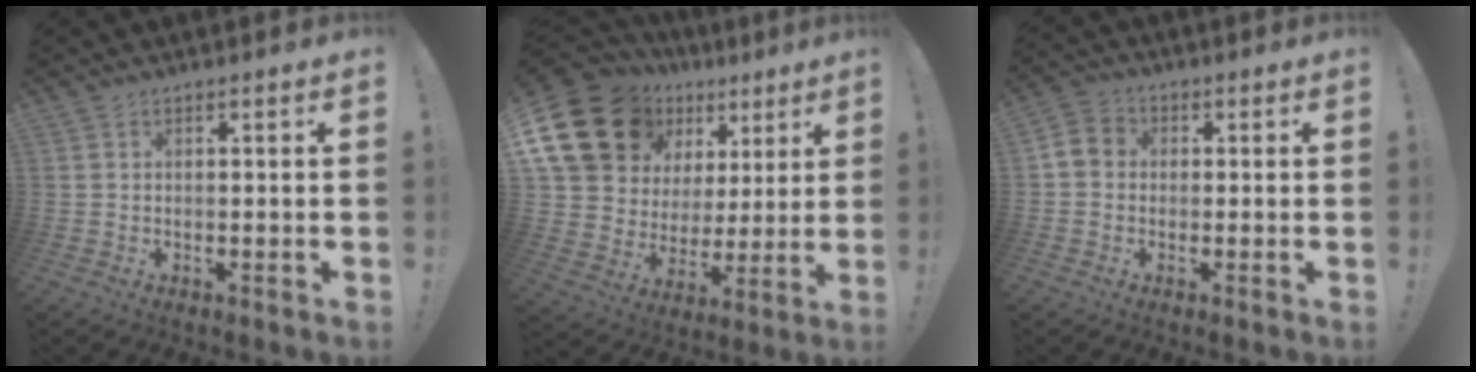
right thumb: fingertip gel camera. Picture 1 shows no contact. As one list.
[{"total": 20.2, "force": [11.7, 13.6, 9.2], "torque": [-0.162, -0.067, 0.246]}, {"total": 4.7, "force": [-1.0, 4.1, 2.2], "torque": [-0.049, 0.021, -0.014]}]